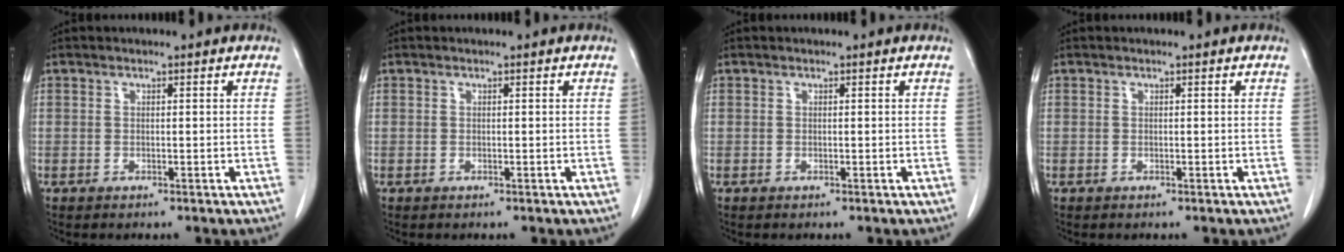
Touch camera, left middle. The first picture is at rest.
{"total": 0.0}
{"total": 0.0}
{"total": 0.0}